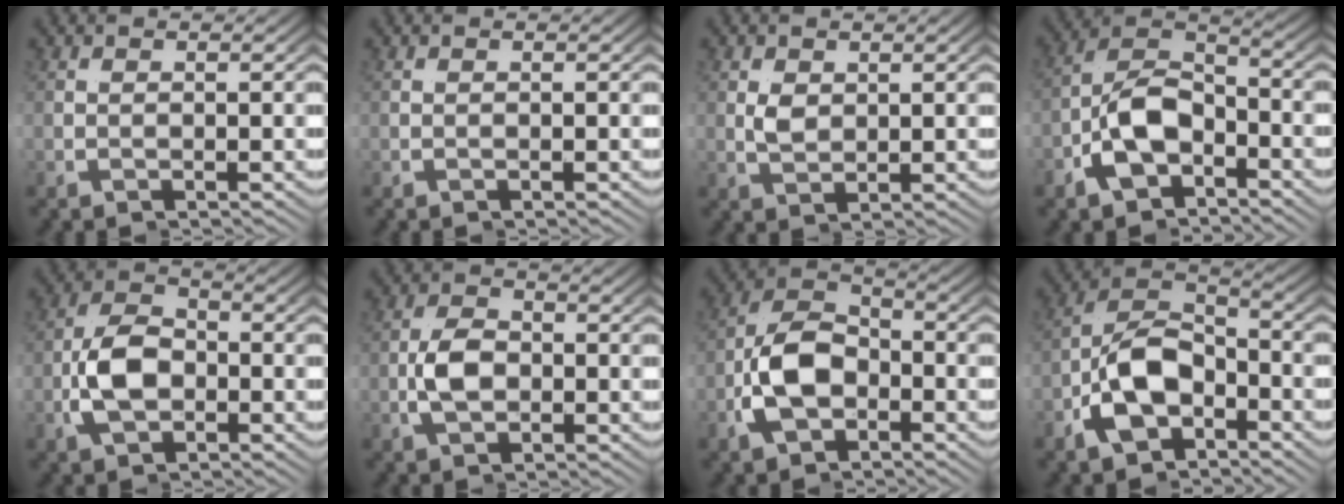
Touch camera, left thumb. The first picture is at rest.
{"total": 0.0}
{"total": 1.5, "force": [0.9, 0.9, 0.8], "torque": [-0.024, -0.004, 0.016]}
{"total": 7.6, "force": [-4.1, 4.9, 4.1], "torque": [-0.121, -0.008, -0.074]}
{"total": 6.9, "force": [-1.4, 4.7, 4.7], "torque": [-0.111, -0.012, -0.026]}
{"total": 3.8, "force": [-0.7, 2.6, 2.6], "torque": [-0.067, -0.010, -0.012]}
{"total": 8.6, "force": [-3.0, 5.9, 5.5], "torque": [-0.151, -0.016, -0.048]}
{"total": 8.2, "force": [-3.7, 5.4, 4.9], "torque": [-0.146, -0.011, -0.065]}